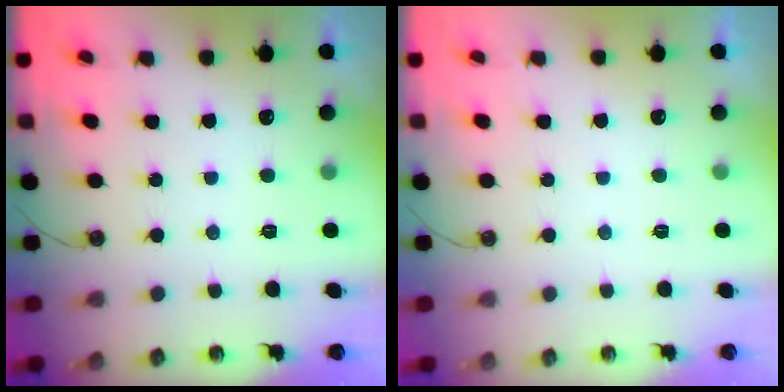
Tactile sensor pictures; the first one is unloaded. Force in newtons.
{"total": 0.0}